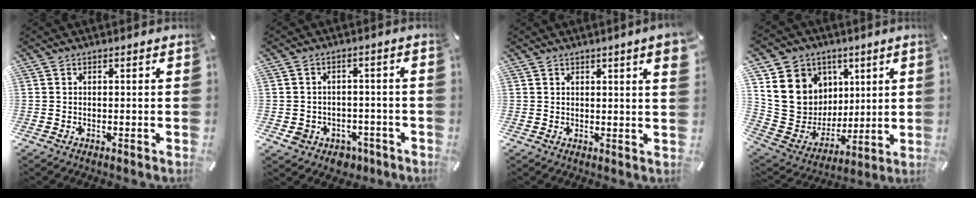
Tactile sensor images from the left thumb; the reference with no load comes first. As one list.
[{"total": 5.2, "force": [-1.9, 4.5, 1.7], "torque": [-0.029, 0.010, -0.034]}, {"total": 3.4, "force": [1.7, 0.3, 2.9], "torque": [-0.048, -0.003, 0.027]}, {"total": 16.5, "force": [5.0, 15.0, 4.6], "torque": [-0.068, -0.039, 0.120]}]